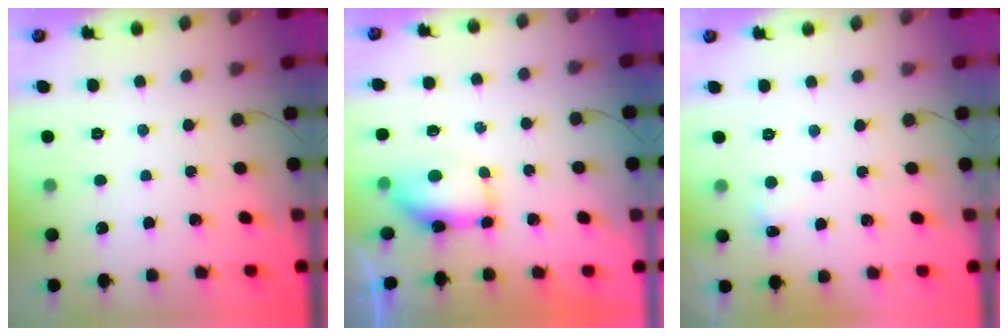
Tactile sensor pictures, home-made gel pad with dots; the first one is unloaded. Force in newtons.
{"total": 13.8, "press": 9.3, "slide": 10.2}
{"total": 3.9, "press": 3.7, "slide": 1.3}